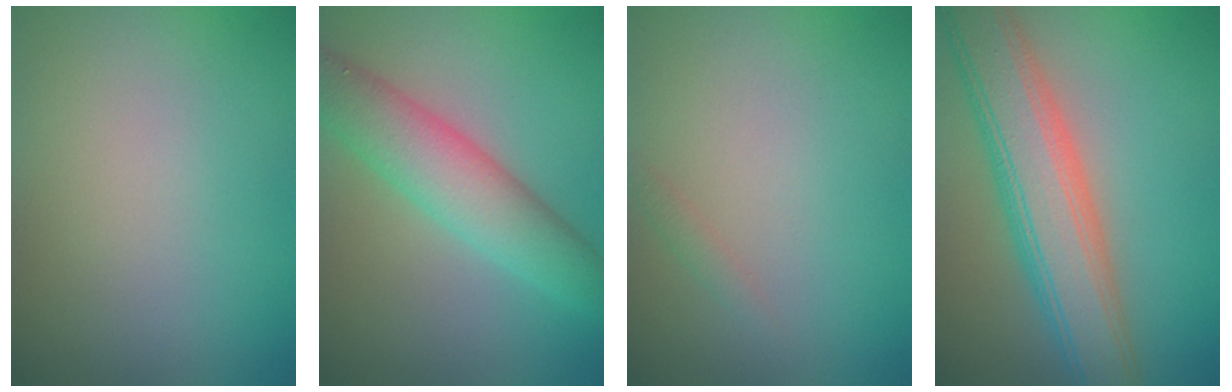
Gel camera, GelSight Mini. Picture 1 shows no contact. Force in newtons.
{"total": 6.0, "press": 6.0, "slide": 0.1}
{"total": 0.7, "press": 0.7, "slide": 0.1}
{"total": 7.8, "press": 7.7, "slide": 0.4}